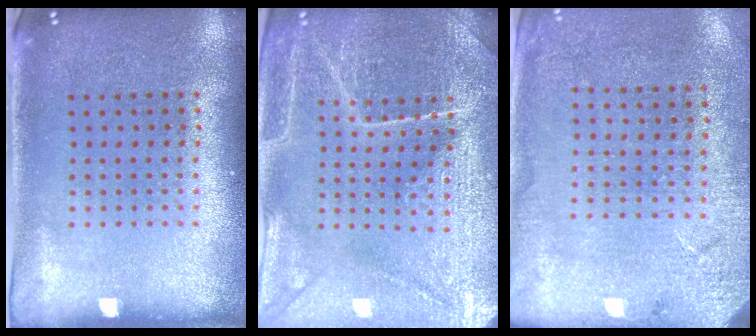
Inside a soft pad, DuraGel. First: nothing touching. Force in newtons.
{"total": 4.4, "press": 4.3, "slide": 1.1}
{"total": 2.6, "press": 2.5, "slide": 0.7}